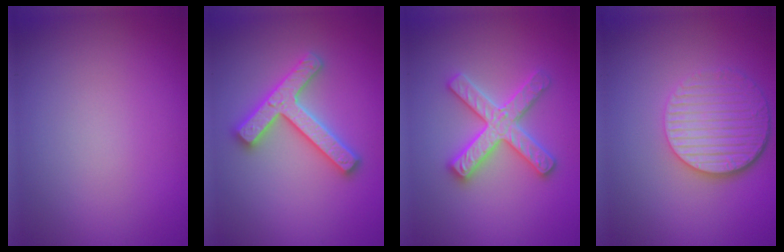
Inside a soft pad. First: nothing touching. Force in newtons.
{"total": 4.7, "press": 4.6, "slide": 0.8}
{"total": 4.7, "press": 4.6, "slide": 0.6}
{"total": 5.4, "press": 4.0, "slide": 3.6}